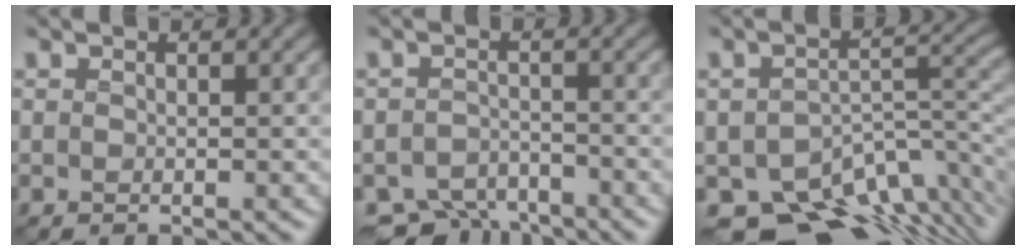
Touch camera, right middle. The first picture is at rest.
{"total": 4.8, "force": [-4.3, 1.8, 1.1], "torque": [-0.016, -0.013, -0.075]}
{"total": 10.5, "force": [-7.1, 5.2, 5.7], "torque": [-0.087, -0.025, -0.097]}